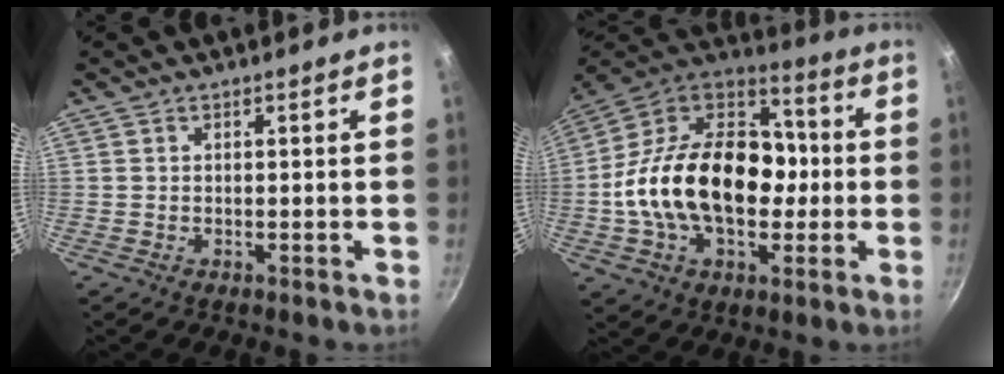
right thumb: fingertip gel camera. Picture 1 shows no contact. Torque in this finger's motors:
{"motor_torque": [2.56, 2.45, 1.61, -1.16, 0.27]}